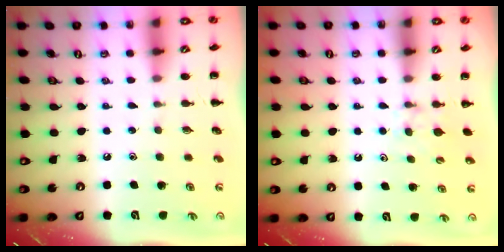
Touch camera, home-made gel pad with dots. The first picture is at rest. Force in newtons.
{"total": 4.1, "press": 3.8, "slide": 1.4}